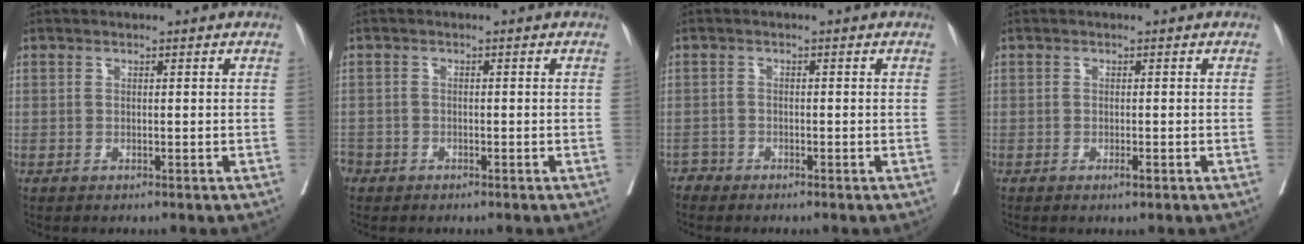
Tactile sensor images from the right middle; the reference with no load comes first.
{"total": 3.2, "force": [-2.2, 2.4, 0.3], "torque": [-0.011, 0.004, -0.047]}
{"total": 1.3, "force": [-1.1, 0.5, -0.5], "torque": [0.007, 0.002, -0.025]}
{"total": 0.9, "force": [-0.5, 0.1, 0.8], "torque": [-0.013, -0.002, -0.008]}